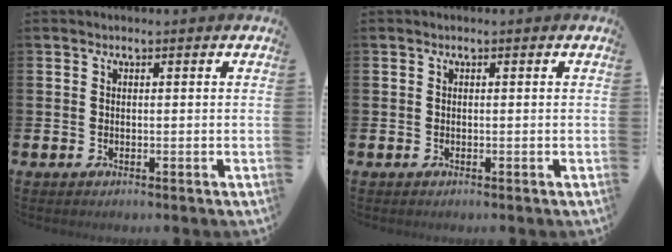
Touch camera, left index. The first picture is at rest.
{"total": 0.0}